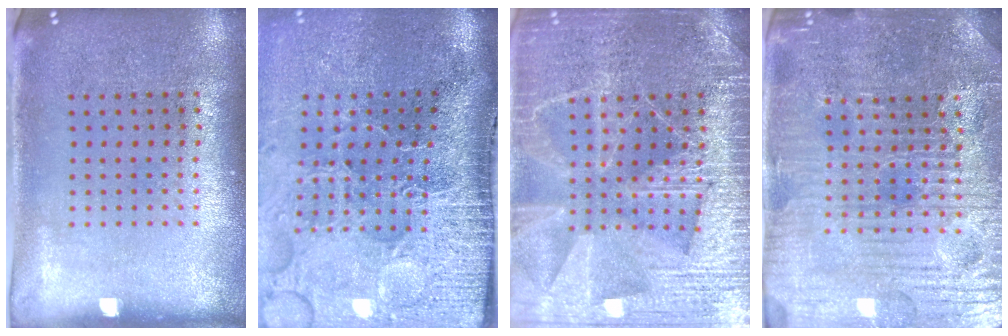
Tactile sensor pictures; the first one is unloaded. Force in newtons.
{"total": 5.1, "press": 4.1, "slide": 3.1}
{"total": 6.6, "press": 6.5, "slide": 0.9}
{"total": 5.1, "press": 4.9, "slide": 1.3}